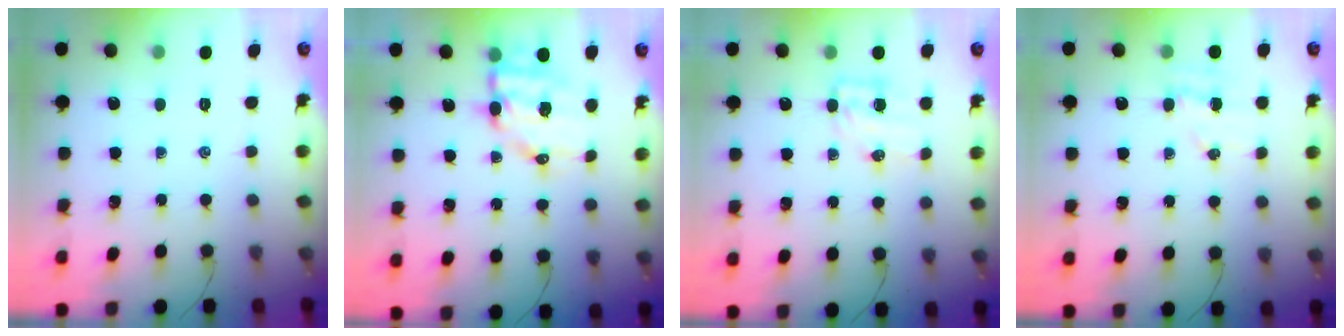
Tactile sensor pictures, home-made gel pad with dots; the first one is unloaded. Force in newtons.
{"total": 9.2, "press": 9.0, "slide": 2.1}
{"total": 5.4, "press": 5.4, "slide": 0.4}
{"total": 5.8, "press": 5.7, "slide": 1.2}